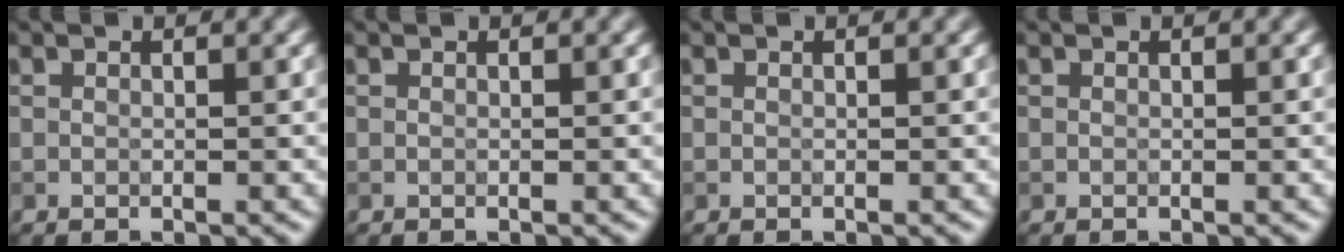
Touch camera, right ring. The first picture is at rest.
{"total": 0.0}
{"total": 0.0}
{"total": 0.0}